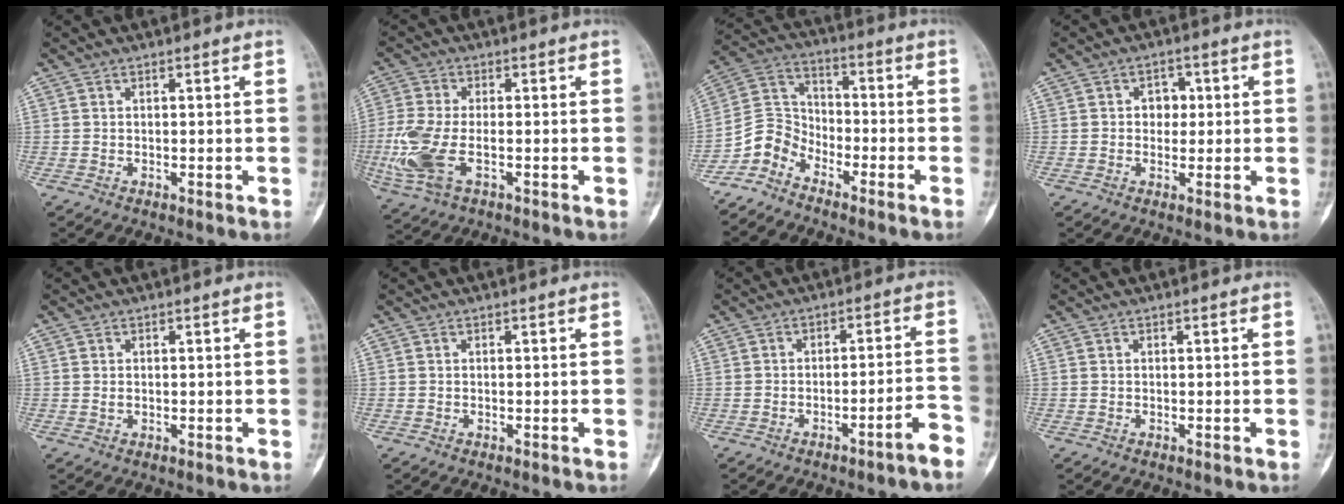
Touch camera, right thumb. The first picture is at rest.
{"total": 11.0, "force": [-2.9, 5.6, 9.1], "torque": [-0.224, -0.002, -0.056]}
{"total": 7.3, "force": [-6.0, 3.8, 1.4], "torque": [-0.022, 0.061, -0.135]}
{"total": 3.7, "force": [0.4, 3.0, 2.1], "torque": [-0.005, 0.006, 0.001]}
{"total": 0.6, "force": [0.1, 0.5, 0.4], "torque": [-0.008, 0.000, 0.003]}
{"total": 0.0}
{"total": 5.5, "force": [-3.8, 0.2, 3.9], "torque": [-0.061, 0.037, -0.051]}
{"total": 0.0}